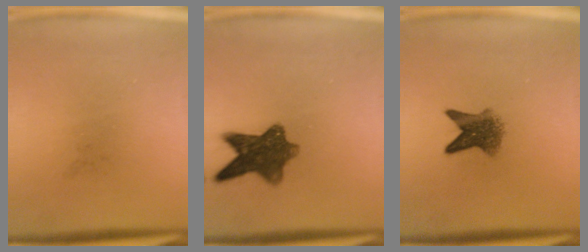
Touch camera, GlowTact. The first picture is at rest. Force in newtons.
{"total": 8.7}
{"total": 5.2}